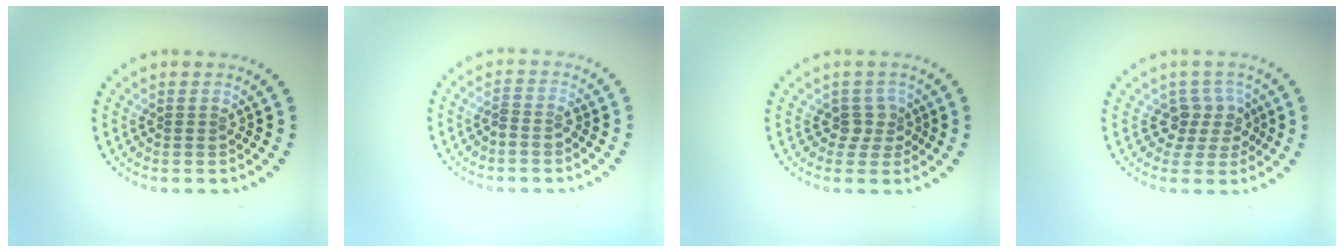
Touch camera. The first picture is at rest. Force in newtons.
{"total": 1.2, "press": 1.0, "slide": 0.7}
{"total": 1.9, "press": 1.5, "slide": 1.2}
{"total": 2.6, "press": 2.0, "slide": 1.6}